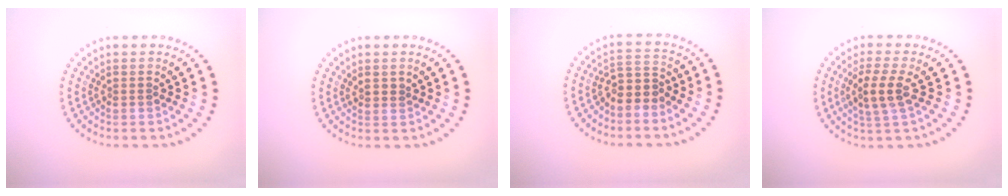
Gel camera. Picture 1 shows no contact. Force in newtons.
{"total": 0.5, "press": 0.4, "slide": 0.4}
{"total": 2.5, "press": 1.9, "slide": 1.5}
{"total": 3.0, "press": 2.6, "slide": 1.4}